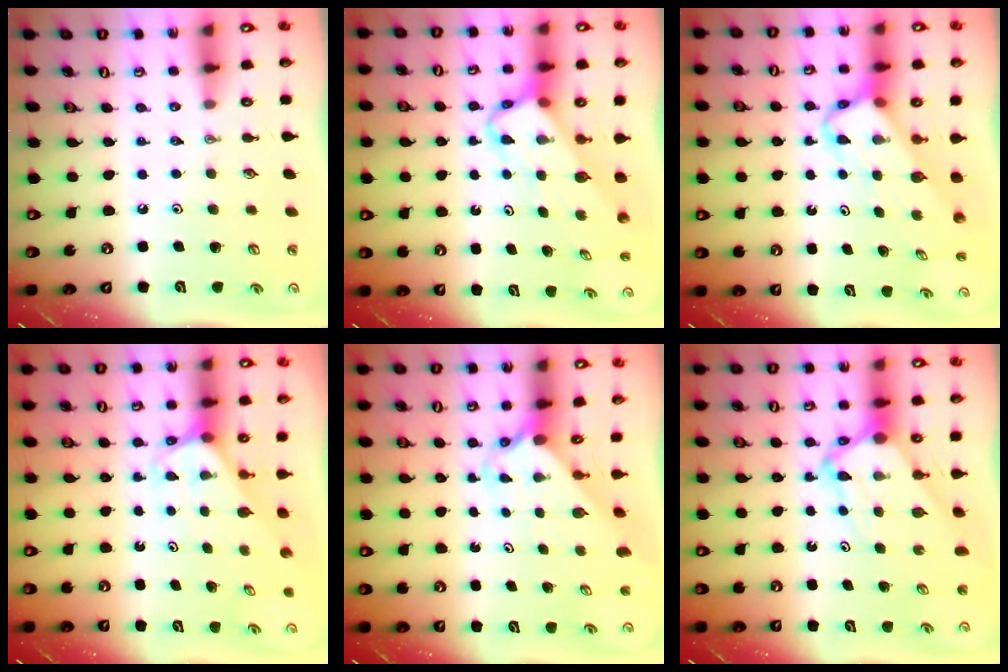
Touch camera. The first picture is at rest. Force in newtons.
{"total": 3.9, "press": 3.8, "slide": 0.3}
{"total": 3.9, "press": 3.8, "slide": 0.3}
{"total": 2.5, "press": 2.5, "slide": 0.1}
{"total": 2.0, "press": 2.0, "slide": 0.2}
{"total": 6.4, "press": 6.4, "slide": 0.6}